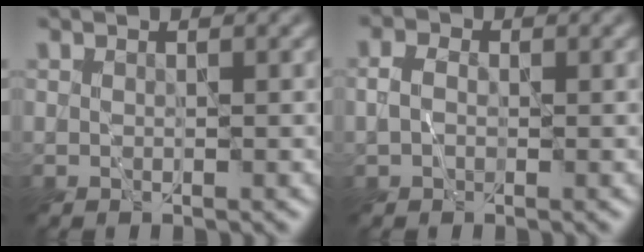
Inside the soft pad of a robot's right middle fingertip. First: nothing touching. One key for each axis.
{"total": 1.8, "fx": 0.0, "fy": 1.4, "fz": 1.2, "tx": -0.024, "ty": 0.003, "tz": -0.007}